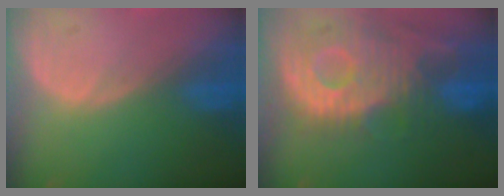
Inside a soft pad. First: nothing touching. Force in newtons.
{"total": 12.3, "press": 10.9, "slide": 5.6}